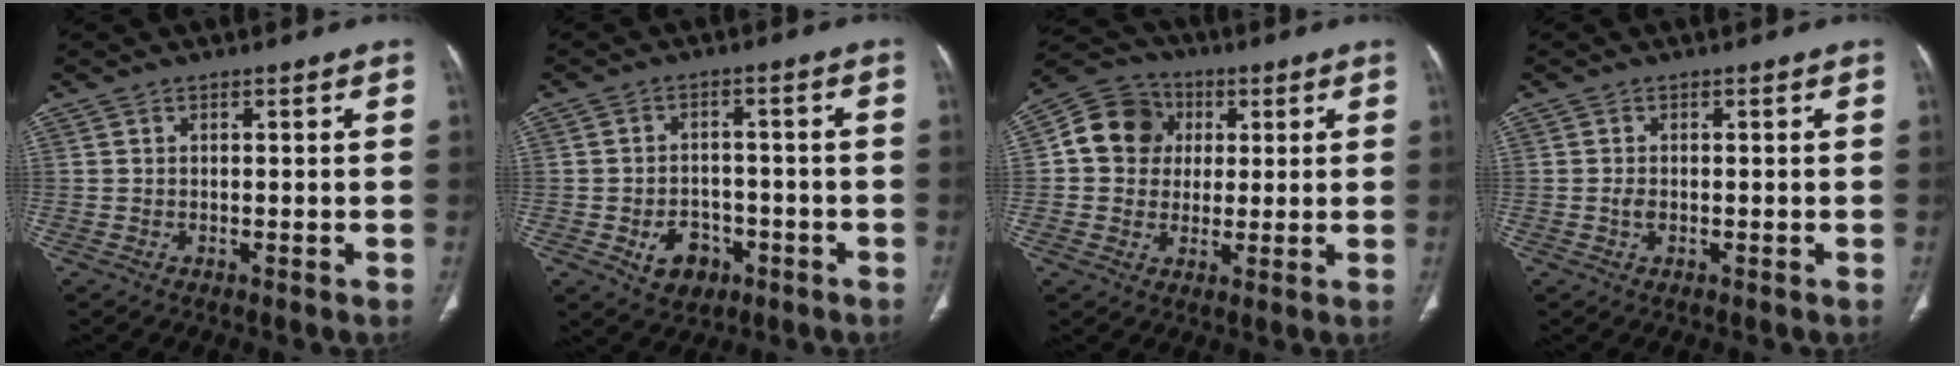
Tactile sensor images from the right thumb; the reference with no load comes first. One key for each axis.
{"total": 6.7, "fx": -2.8, "fy": 5.1, "fz": 3.3, "tx": -0.030, "ty": 0.024, "tz": -0.035}
{"total": 10.6, "fx": 1.9, "fy": 9.6, "fz": 4.2, "tx": -0.052, "ty": 0.011, "tz": 0.022}
{"total": 1.0, "fx": -0.2, "fy": 0.6, "fz": 0.8, "tx": -0.018, "ty": -0.001, "tz": -0.004}